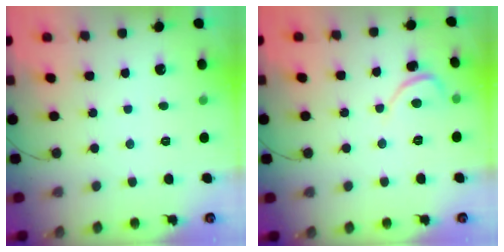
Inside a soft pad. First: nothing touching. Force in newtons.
{"total": 2.7, "press": 2.7, "slide": 0.2}